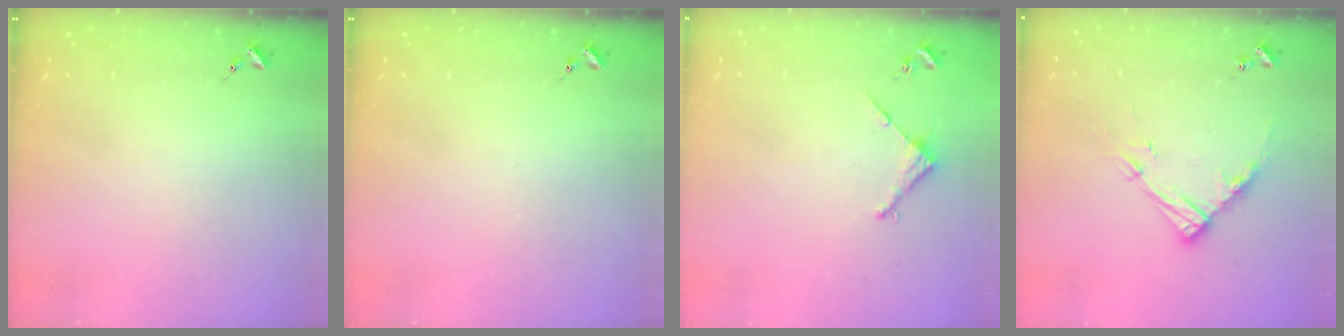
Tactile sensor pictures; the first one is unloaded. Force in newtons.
{"total": 0.0}
{"total": 2.9, "press": 2.8, "slide": 0.2}
{"total": 13.1, "press": 13.0, "slide": 1.3}